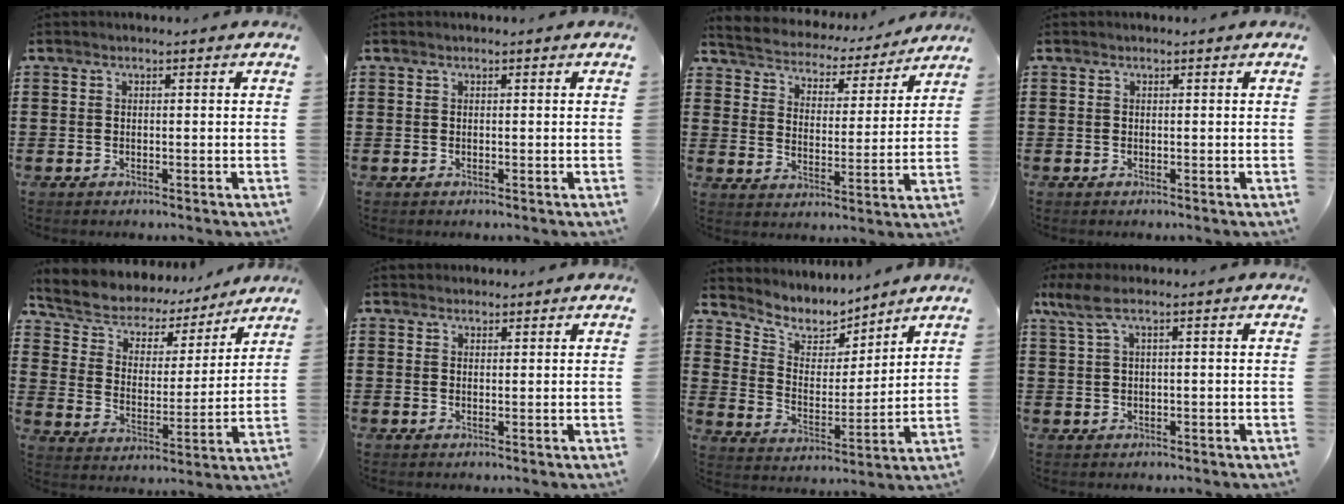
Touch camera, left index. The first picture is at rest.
{"total": 0.0}
{"total": 3.6, "force": [3.5, 0.4, -0.2], "torque": [-0.022, -0.033, 0.052]}
{"total": 0.0}
{"total": 5.9, "force": [5.0, 2.9, 0.8], "torque": [-0.050, -0.034, 0.085]}
{"total": 1.2, "force": [1.1, 0.5, -0.1], "torque": [-0.001, 0.001, 0.021]}
{"total": 5.9, "force": [5.5, 2.1, 0.8], "torque": [-0.054, -0.037, 0.094]}
{"total": 2.9, "force": [0.8, 0.5, 2.7], "torque": [-0.070, -0.005, 0.009]}